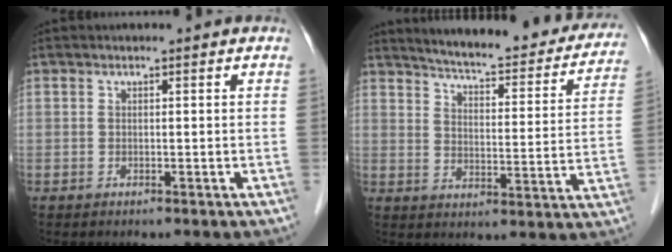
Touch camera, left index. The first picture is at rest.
{"total": 23.8, "force": [21.4, 4.0, 9.6], "torque": [-0.130, -0.039, 0.262]}